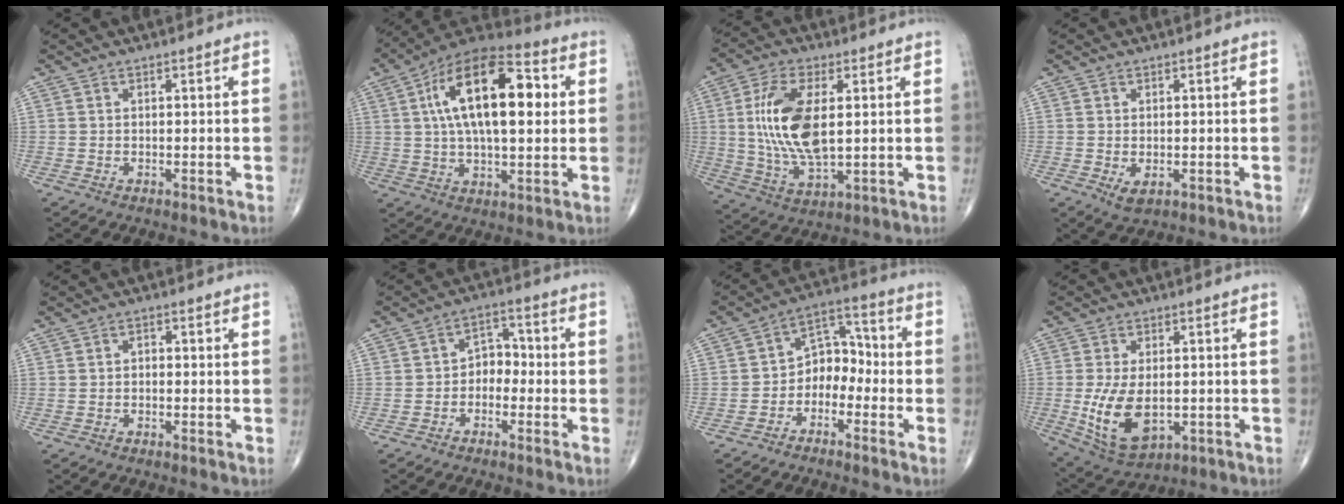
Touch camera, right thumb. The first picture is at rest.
{"total": 21.5, "force": [4.3, 9.9, 18.6], "torque": [-0.299, 0.017, 0.060]}
{"total": 14.8, "force": [1.9, 6.8, 13.0], "torque": [-0.262, -0.011, 0.042]}
{"total": 2.7, "force": [-0.7, 1.5, 2.2], "torque": [-0.033, -0.006, -0.005]}
{"total": 1.1, "force": [-0.3, 0.8, 0.6], "torque": [-0.003, 0.005, -0.009]}
{"total": 4.9, "force": [-1.5, 3.7, 2.8], "torque": [-0.021, 0.029, -0.041]}
{"total": 7.7, "force": [-2.7, 5.7, 4.5], "torque": [-0.042, 0.050, -0.061]}
{"total": 11.8, "force": [-1.7, 6.7, 9.6], "torque": [-0.172, -0.012, -0.013]}